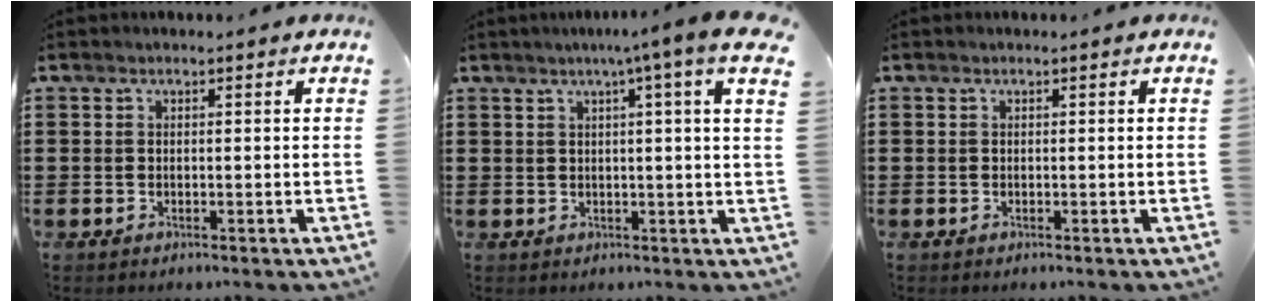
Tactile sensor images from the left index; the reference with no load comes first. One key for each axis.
{"total": 5.6, "fx": 3.2, "fy": -0.9, "fz": 4.5, "tx": -0.083, "ty": -0.010, "tz": 0.050}
{"total": 0.0}